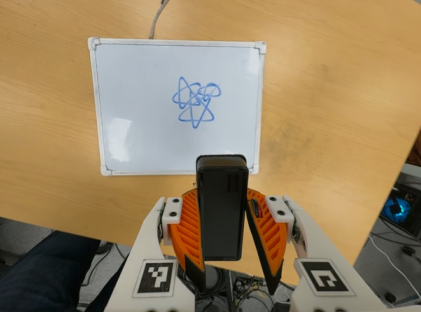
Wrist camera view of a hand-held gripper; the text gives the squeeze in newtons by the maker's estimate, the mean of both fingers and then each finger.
{"total": 6.1, "left": 5.2, "right": 7.0}